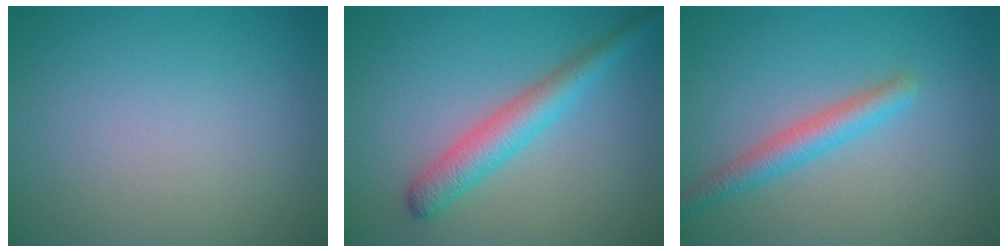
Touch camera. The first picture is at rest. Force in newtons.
{"total": 3.9, "press": 3.9, "slide": 0.1}
{"total": 3.0, "press": 3.0, "slide": 0.0}